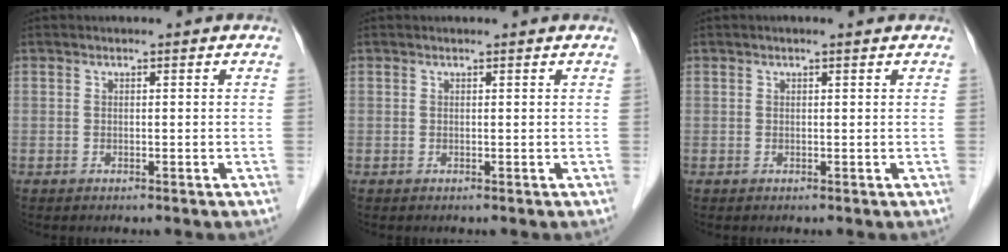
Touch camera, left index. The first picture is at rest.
{"total": 0.9, "force": [0.8, 0.0, 0.3], "torque": [-0.011, 0.005, 0.010]}
{"total": 1.3, "force": [1.0, 0.1, 0.9], "torque": [-0.015, 0.014, 0.015]}